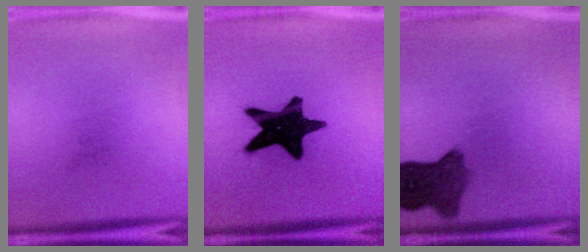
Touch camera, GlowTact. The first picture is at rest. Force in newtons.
{"total": 18.0}
{"total": 7.3}